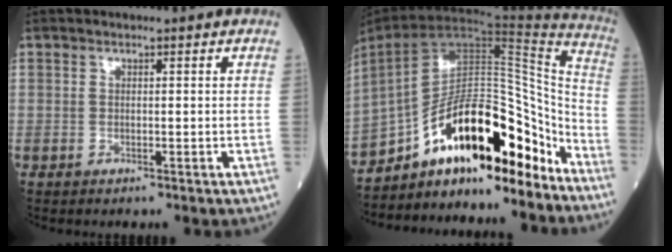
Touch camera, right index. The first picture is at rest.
{"total": 20.9, "force": [-14.4, 6.5, 13.7], "torque": [-0.210, 0.047, -0.233]}